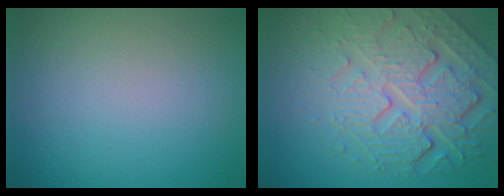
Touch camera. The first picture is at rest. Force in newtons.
{"total": 6.9, "press": 5.5, "slide": 4.2}